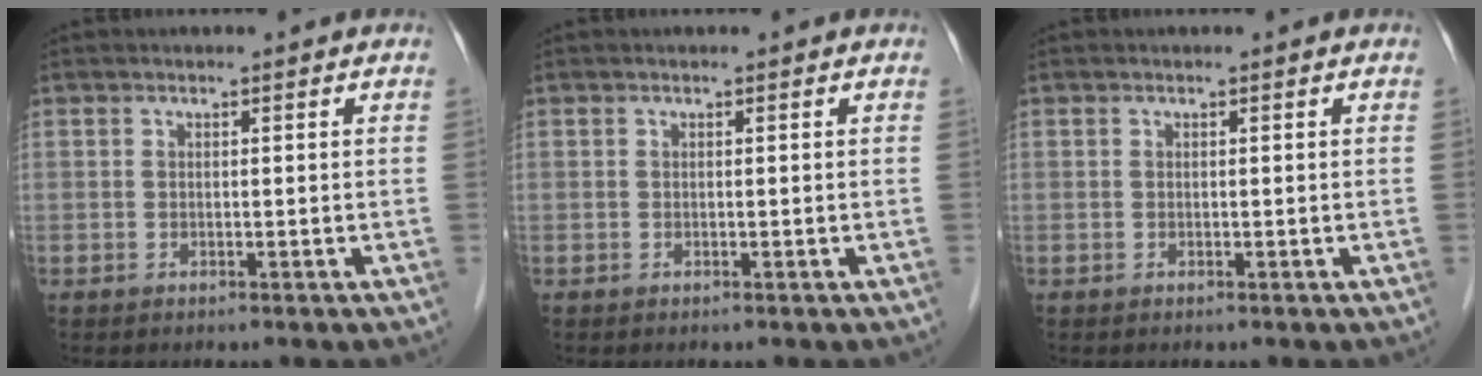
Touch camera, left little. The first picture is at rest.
{"total": 0.0}
{"total": 0.0}